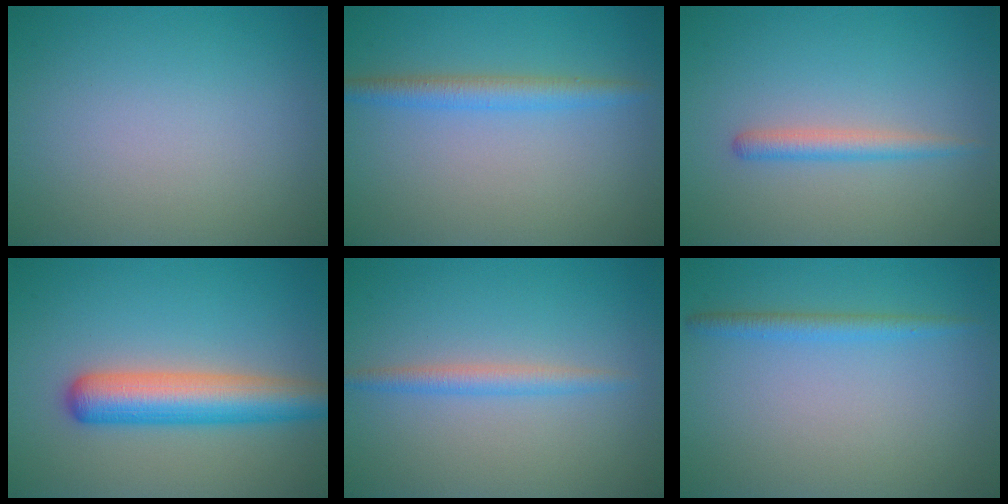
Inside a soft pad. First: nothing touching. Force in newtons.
{"total": 2.4, "press": 2.4, "slide": 0.2}
{"total": 1.9, "press": 1.8, "slide": 0.2}
{"total": 5.9, "press": 5.9, "slide": 0.2}
{"total": 1.9, "press": 1.9, "slide": 0.2}
{"total": 1.6, "press": 1.6, "slide": 0.1}